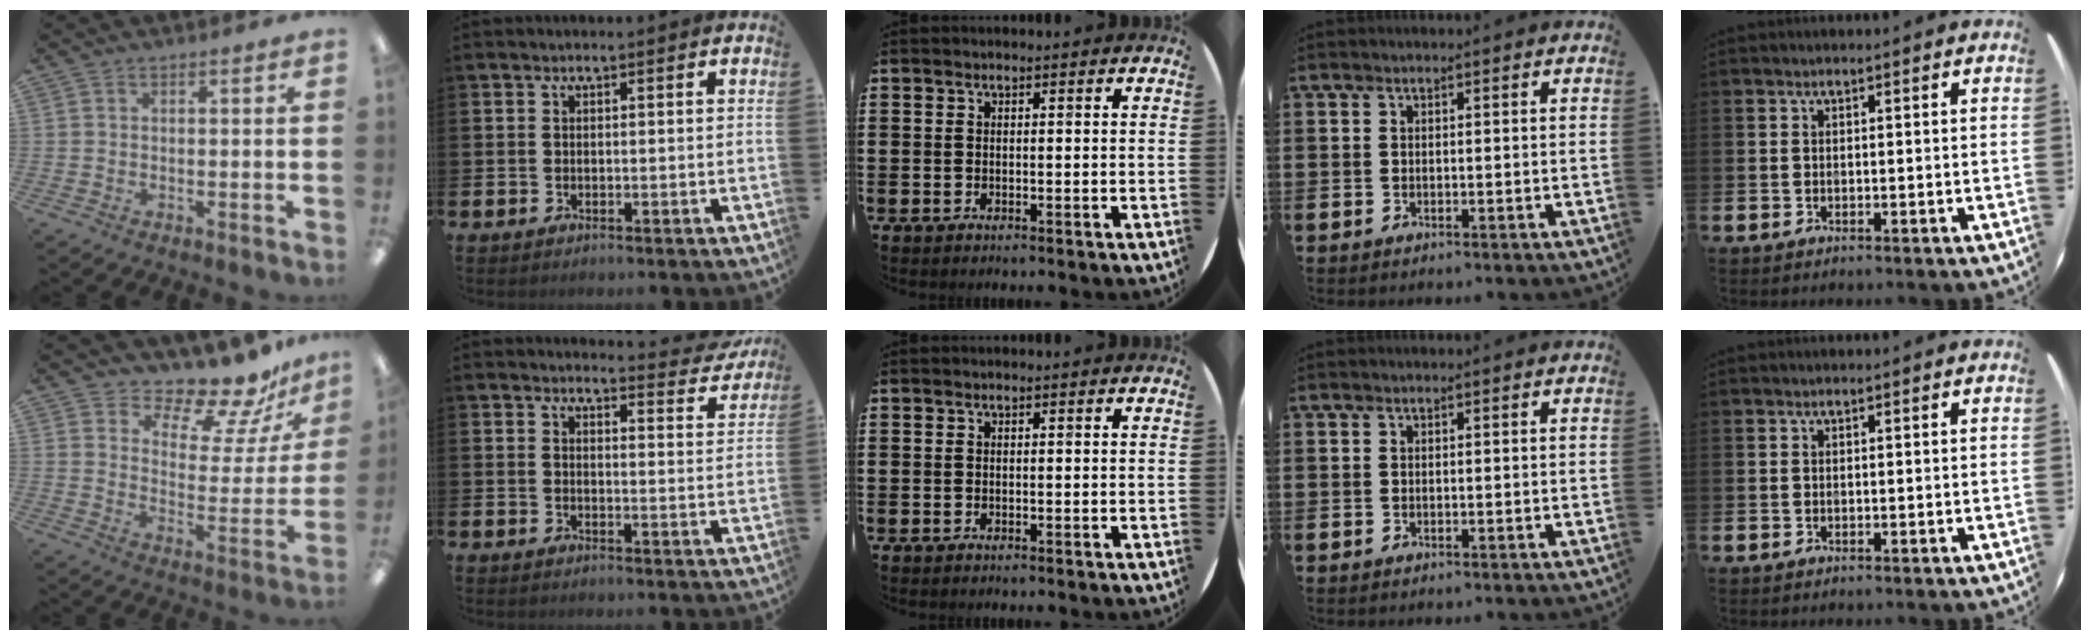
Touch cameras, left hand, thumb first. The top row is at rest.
{"thumb": {"total": 12.6, "force": [11.4, 3.7, 4.0], "torque": [-0.058, -0.107, 0.195]}, "index": {"total": 3.2, "force": [3.1, 0.4, 0.3], "torque": [0.003, -0.030, 0.049]}}